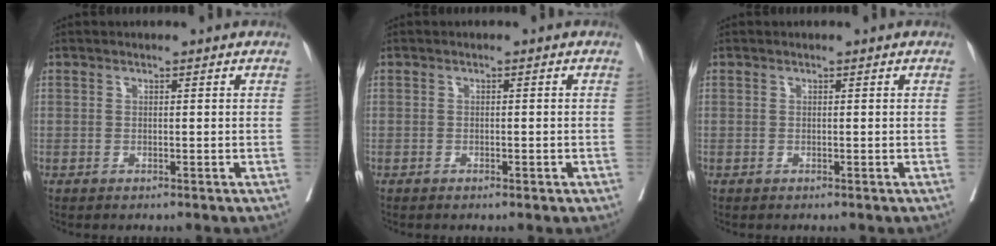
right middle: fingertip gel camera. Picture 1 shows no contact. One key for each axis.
{"total": 1.4, "fx": -0.8, "fy": 0.6, "fz": 0.9, "tx": -0.015, "ty": 0.000, "tz": -0.010}
{"total": 0.0}